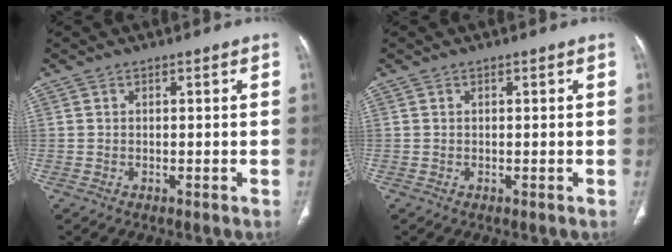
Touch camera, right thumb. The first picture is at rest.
{"total": 0.0}